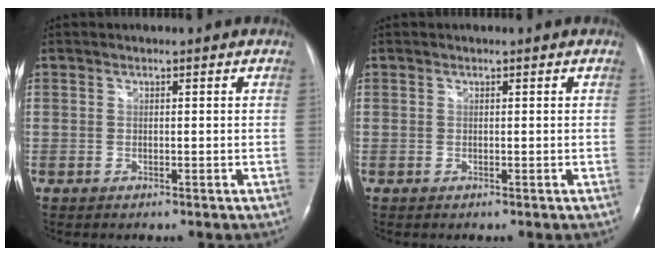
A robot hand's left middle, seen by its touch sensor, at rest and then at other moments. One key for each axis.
{"total": 0.0}